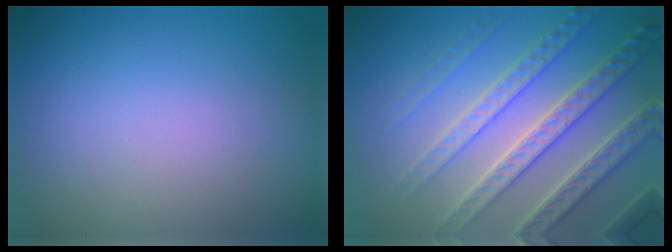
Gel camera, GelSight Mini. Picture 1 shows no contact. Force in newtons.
{"total": 7.0, "press": 6.8, "slide": 1.7}